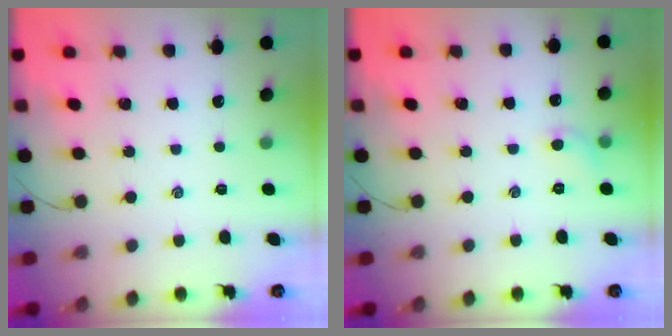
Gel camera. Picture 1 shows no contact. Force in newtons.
{"total": 5.4, "press": 5.1, "slide": 1.8}